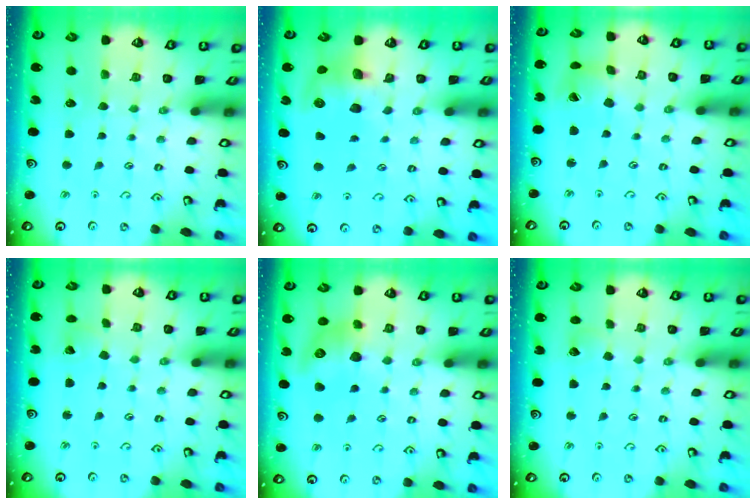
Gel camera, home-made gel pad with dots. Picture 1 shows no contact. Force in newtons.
{"total": 9.1, "press": 9.0, "slide": 1.3}
{"total": 4.8, "press": 4.8, "slide": 0.4}
{"total": 2.6, "press": 2.6, "slide": 0.3}
{"total": 12.2, "press": 12.1, "slide": 0.9}
{"total": 3.2, "press": 3.2, "slide": 0.4}